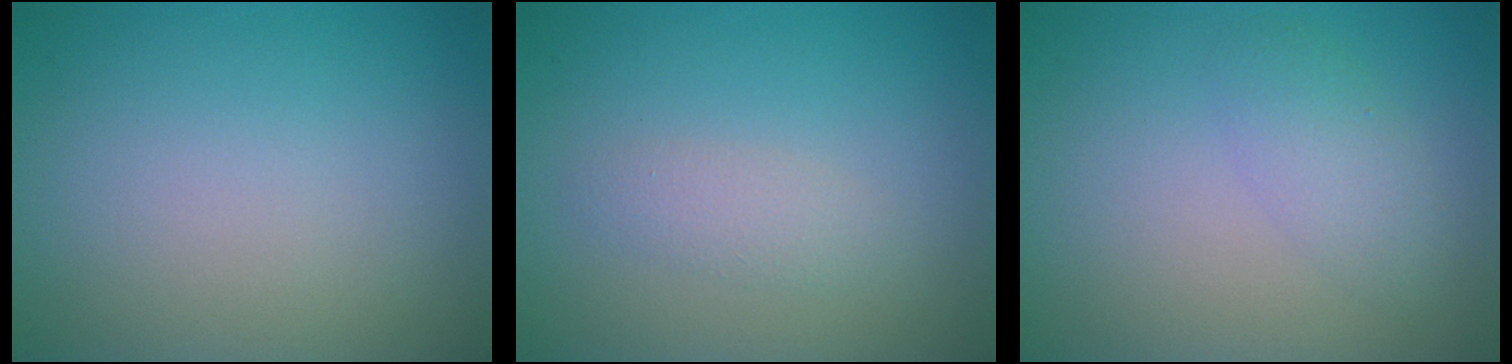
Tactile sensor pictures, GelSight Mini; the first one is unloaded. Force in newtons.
{"total": 1.4, "press": 1.4, "slide": 0.1}
{"total": 2.1, "press": 2.1, "slide": 0.1}